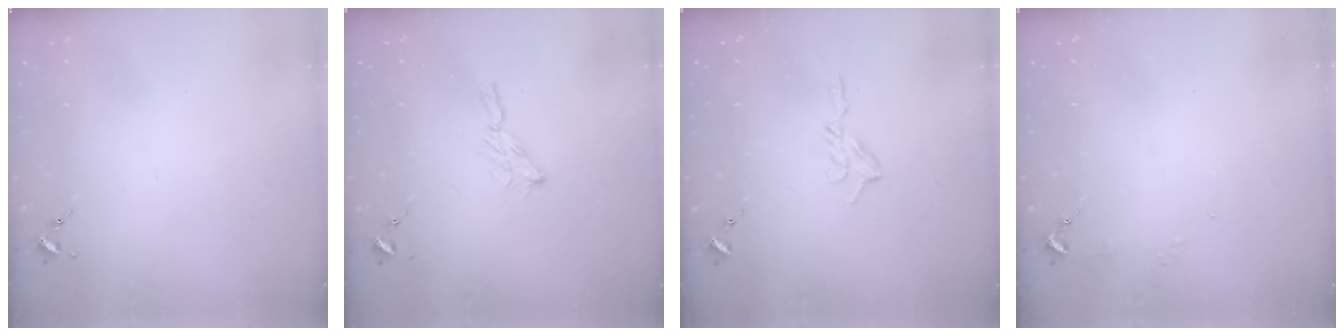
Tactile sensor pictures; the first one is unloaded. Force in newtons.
{"total": 5.3, "press": 5.3, "slide": 0.5}
{"total": 6.9, "press": 6.9, "slide": 0.7}
{"total": 2.9, "press": 2.8, "slide": 0.3}